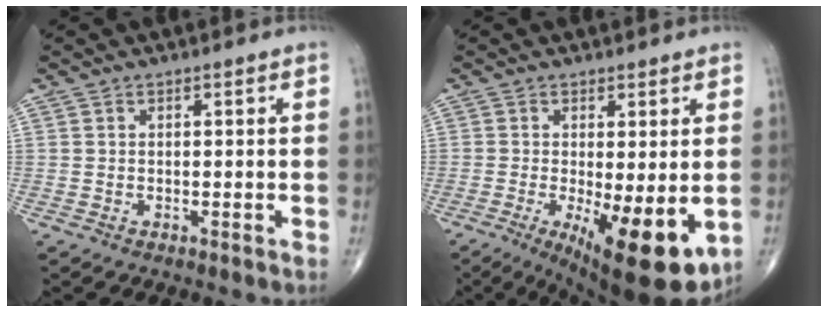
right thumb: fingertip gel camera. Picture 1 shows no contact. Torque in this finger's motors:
{"motor_torque": [0.55, 2.20, 0.31, -0.22, 0.13]}